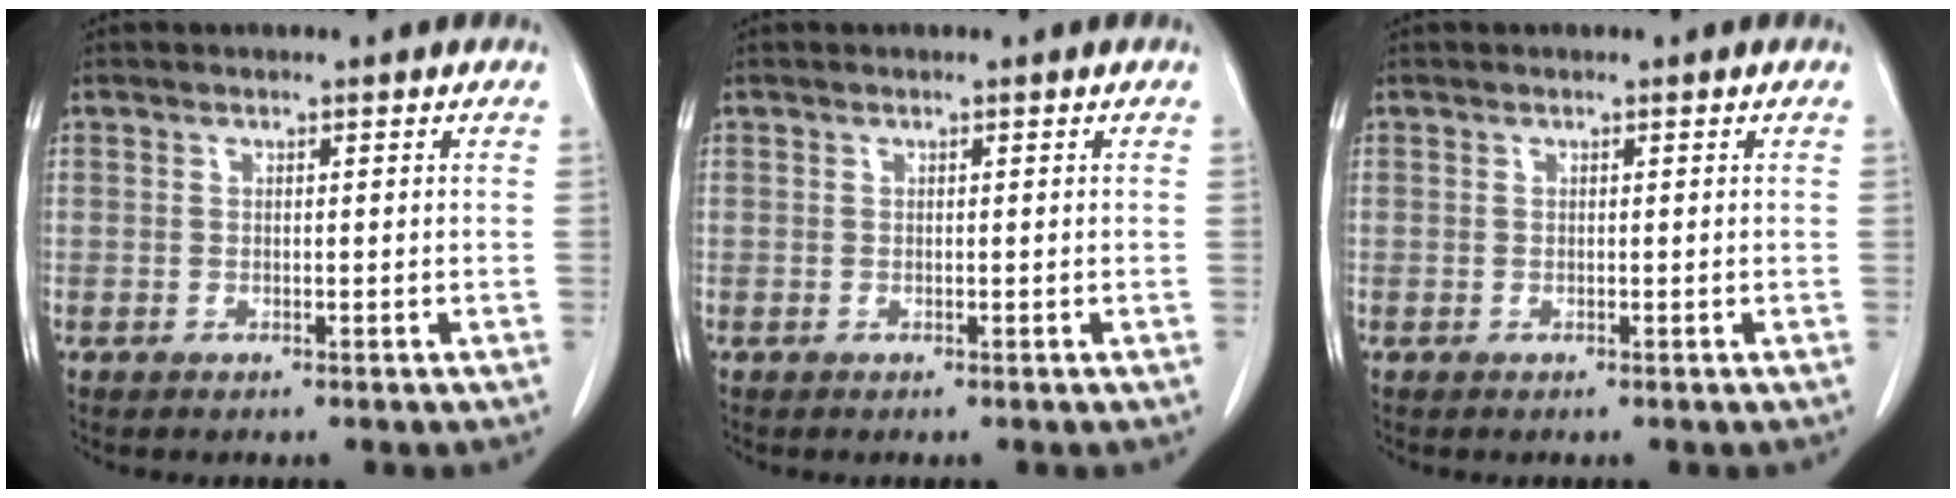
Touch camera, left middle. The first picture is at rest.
{"total": 0.0}
{"total": 0.0}